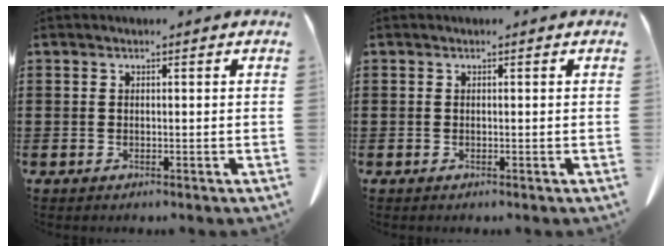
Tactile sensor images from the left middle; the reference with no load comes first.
{"total": 0.0}